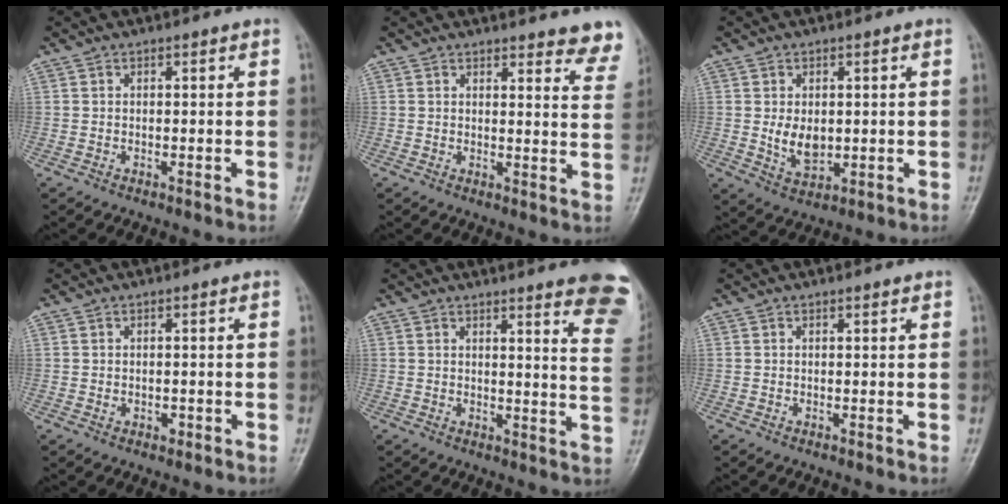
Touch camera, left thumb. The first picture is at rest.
{"total": 10.3, "force": [9.5, 2.3, 3.4], "torque": [0.008, -0.051, 0.083]}
{"total": 5.5, "force": [0.3, 3.7, 4.1], "torque": [-0.054, -0.012, 0.016]}
{"total": 1.4, "force": [-0.3, 1.1, 0.8], "torque": [-0.008, 0.004, -0.002]}
{"total": 15.0, "force": [10.9, 1.9, 10.1], "torque": [-0.097, -0.070, 0.110]}
{"total": 0.5, "force": [0.4, 0.1, 0.3], "torque": [-0.005, -0.002, 0.004]}